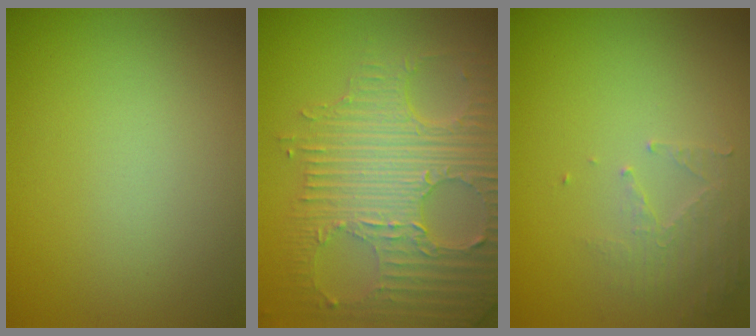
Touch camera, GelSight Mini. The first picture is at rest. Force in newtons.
{"total": 8.6, "press": 5.9, "slide": 6.2}
{"total": 2.0, "press": 1.9, "slide": 0.3}